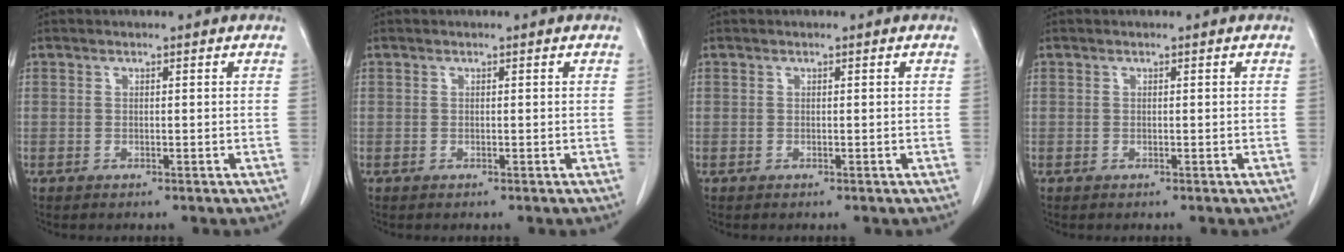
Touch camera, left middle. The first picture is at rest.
{"total": 0.0}
{"total": 0.0}
{"total": 0.0}